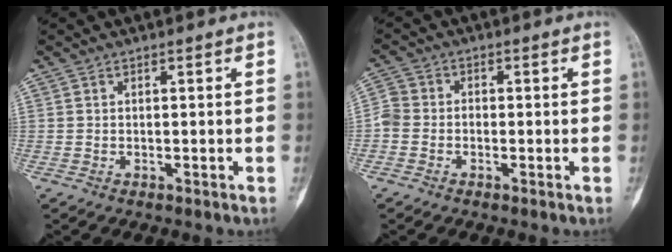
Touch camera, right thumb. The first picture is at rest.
{"total": 3.9, "force": [-1.3, 3.2, 1.8], "torque": [-0.036, 0.009, -0.037]}